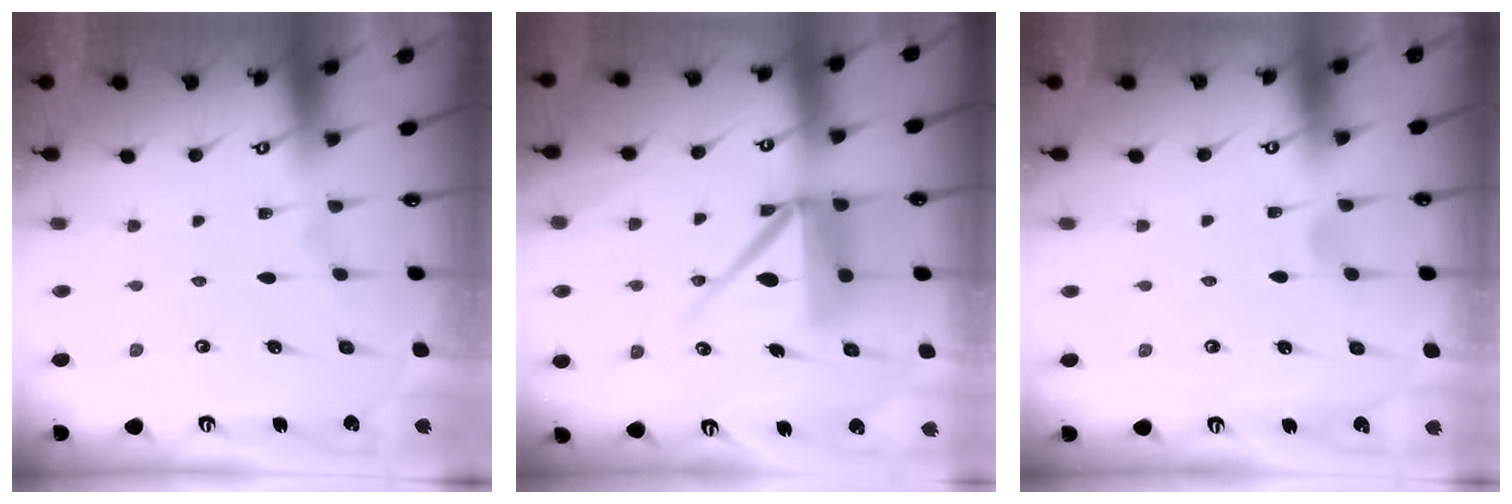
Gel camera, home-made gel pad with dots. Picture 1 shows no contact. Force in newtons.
{"total": 13.1, "press": 13.0, "slide": 1.8}
{"total": 3.0, "press": 3.0, "slide": 0.4}